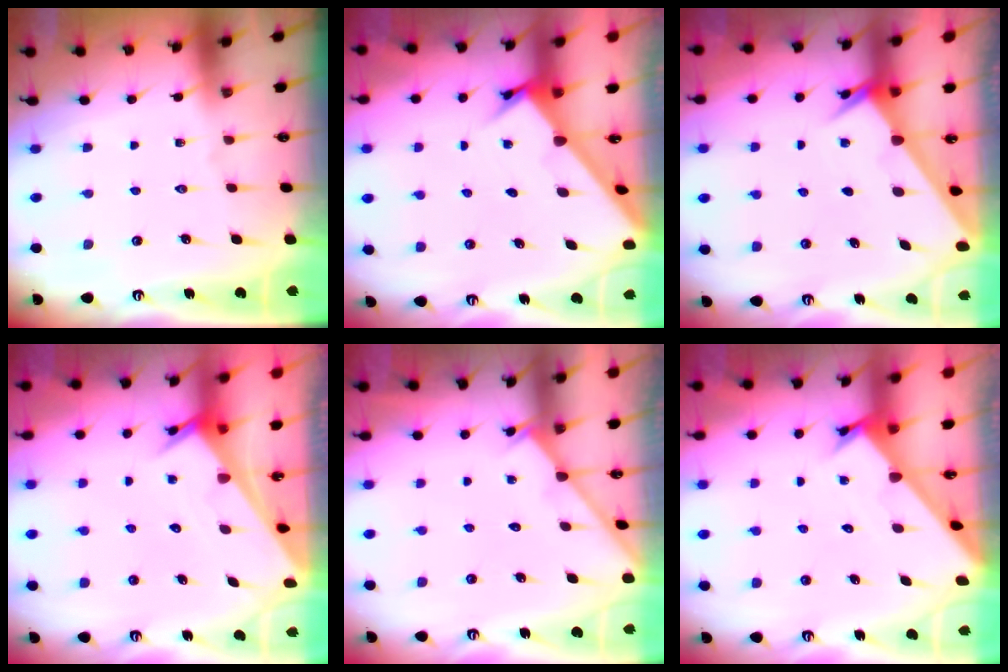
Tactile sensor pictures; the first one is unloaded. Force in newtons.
{"total": 2.6, "press": 2.6, "slide": 0.3}
{"total": 1.9, "press": 1.9, "slide": 0.2}
{"total": 3.1, "press": 3.1, "slide": 0.2}
{"total": 2.6, "press": 2.5, "slide": 0.4}
{"total": 2.2, "press": 2.2, "slide": 0.2}